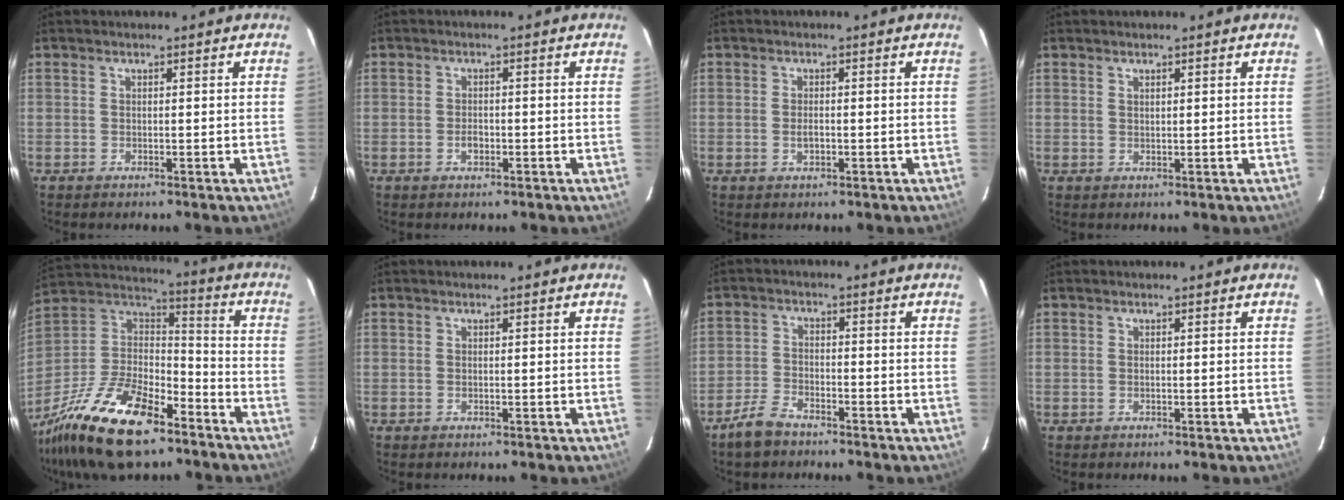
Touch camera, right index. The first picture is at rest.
{"total": 1.8, "force": [-0.9, 1.1, 1.1], "torque": [-0.021, 0.004, -0.015]}
{"total": 1.6, "force": [-0.6, 0.8, 1.3], "torque": [-0.026, 0.003, -0.011]}
{"total": 0.8, "force": [0.5, 0.3, 0.4], "torque": [-0.007, 0.002, 0.011]}
{"total": 26.4, "force": [-17.6, 10.8, 16.5], "torque": [-0.343, -0.016, -0.305]}
{"total": 0.0}
{"total": 5.5, "force": [-4.4, 2.2, 2.5], "torque": [-0.070, 0.005, -0.086]}
{"total": 0.0}